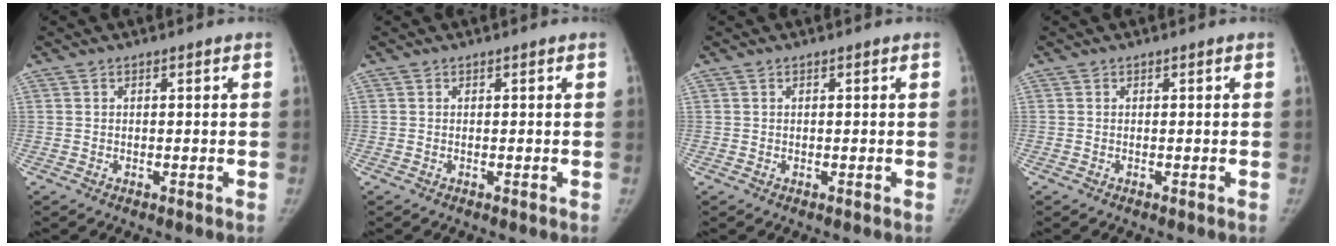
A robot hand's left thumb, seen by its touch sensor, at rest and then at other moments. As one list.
[{"total": 0.0}, {"total": 0.0}, {"total": 0.0}]